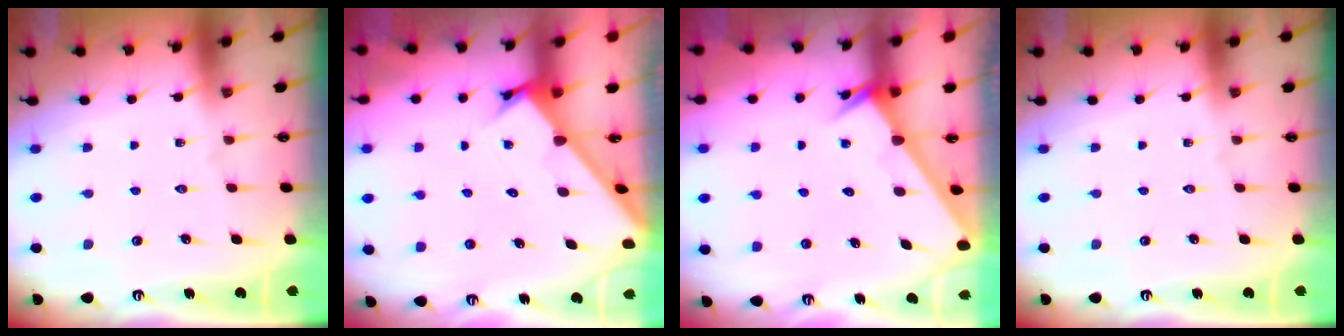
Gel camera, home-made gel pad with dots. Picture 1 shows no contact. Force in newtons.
{"total": 2.5, "press": 2.5, "slide": 0.2}
{"total": 2.7, "press": 2.7, "slide": 0.1}
{"total": 0.0}